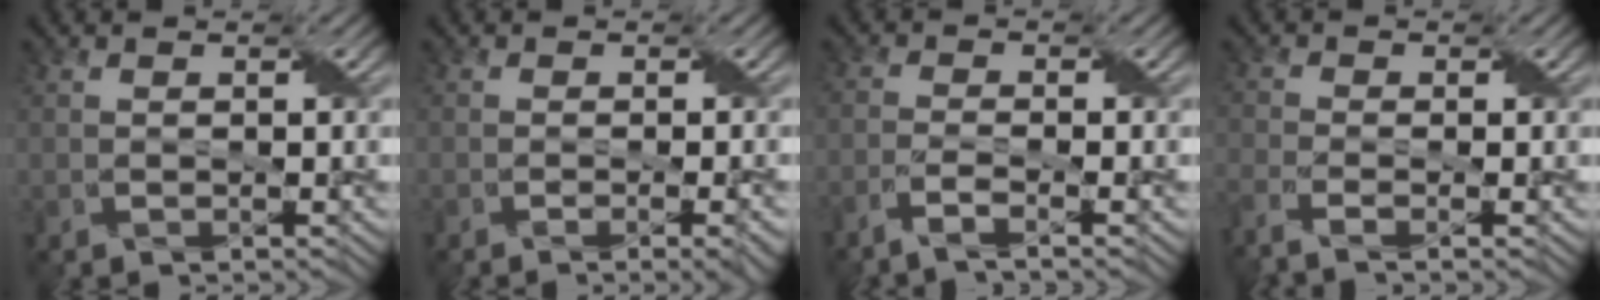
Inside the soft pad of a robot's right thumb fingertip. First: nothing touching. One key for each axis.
{"total": 3.8, "fx": -1.7, "fy": 1.0, "fz": 3.2, "tx": -0.036, "ty": 0.004, "tz": -0.021}
{"total": 3.1, "fx": -2.3, "fy": 0.4, "fz": 2.1, "tx": -0.036, "ty": 0.004, "tz": -0.059}
{"total": 4.2, "fx": -2.8, "fy": 1.2, "fz": 2.9, "tx": -0.049, "ty": -0.008, "tz": -0.061}